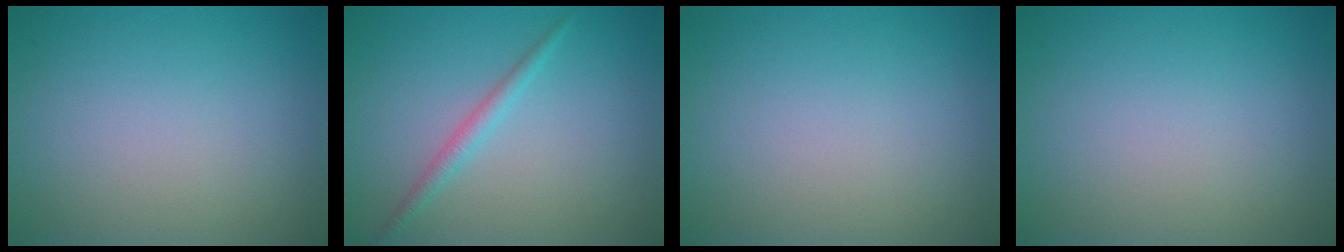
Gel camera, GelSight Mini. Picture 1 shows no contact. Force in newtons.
{"total": 1.6, "press": 1.6, "slide": 0.1}
{"total": 0.0}
{"total": 0.0}